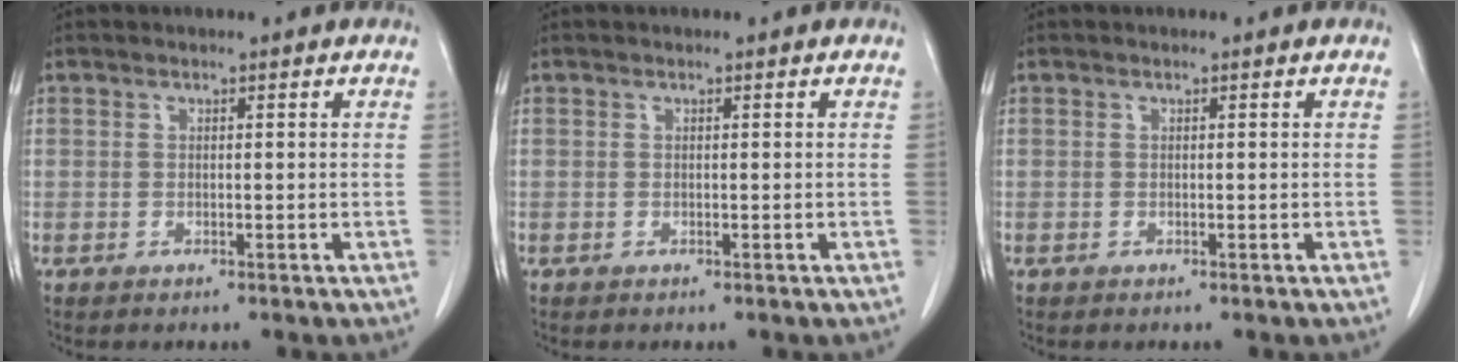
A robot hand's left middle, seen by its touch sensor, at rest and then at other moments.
{"total": 0.0}
{"total": 0.0}